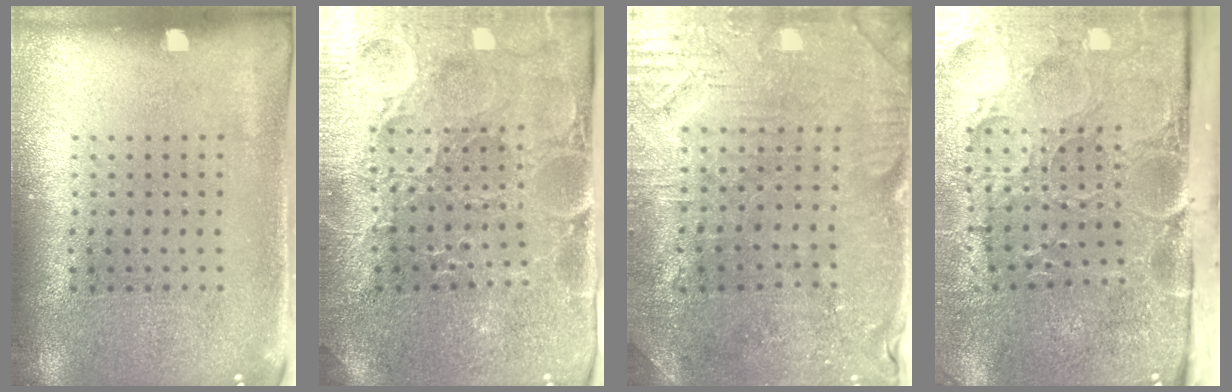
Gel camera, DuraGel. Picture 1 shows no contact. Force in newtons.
{"total": 3.8, "press": 3.7, "slide": 0.5}
{"total": 1.2, "press": 1.1, "slide": 0.4}
{"total": 5.5, "press": 4.2, "slide": 3.5}